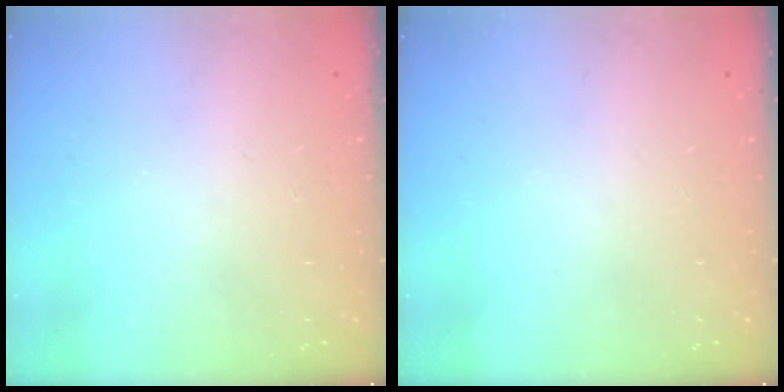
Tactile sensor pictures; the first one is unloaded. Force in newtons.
{"total": 0.0}